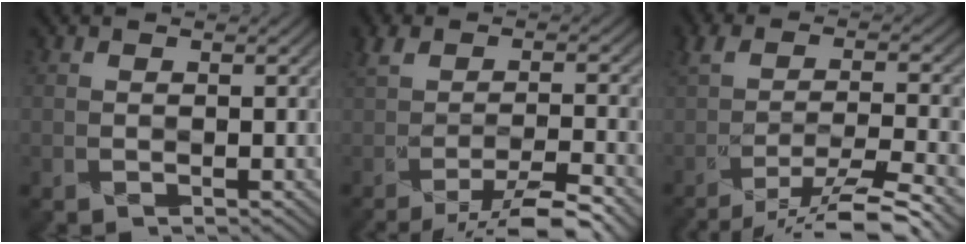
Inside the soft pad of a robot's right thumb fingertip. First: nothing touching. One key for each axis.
{"total": 6.2, "fx": -3.8, "fy": 1.1, "fz": 4.8, "tx": -0.076, "ty": 0.009, "tz": -0.071}
{"total": 7.6, "fx": -5.0, "fy": 1.3, "fz": 5.5, "tx": -0.092, "ty": 0.006, "tz": -0.092}